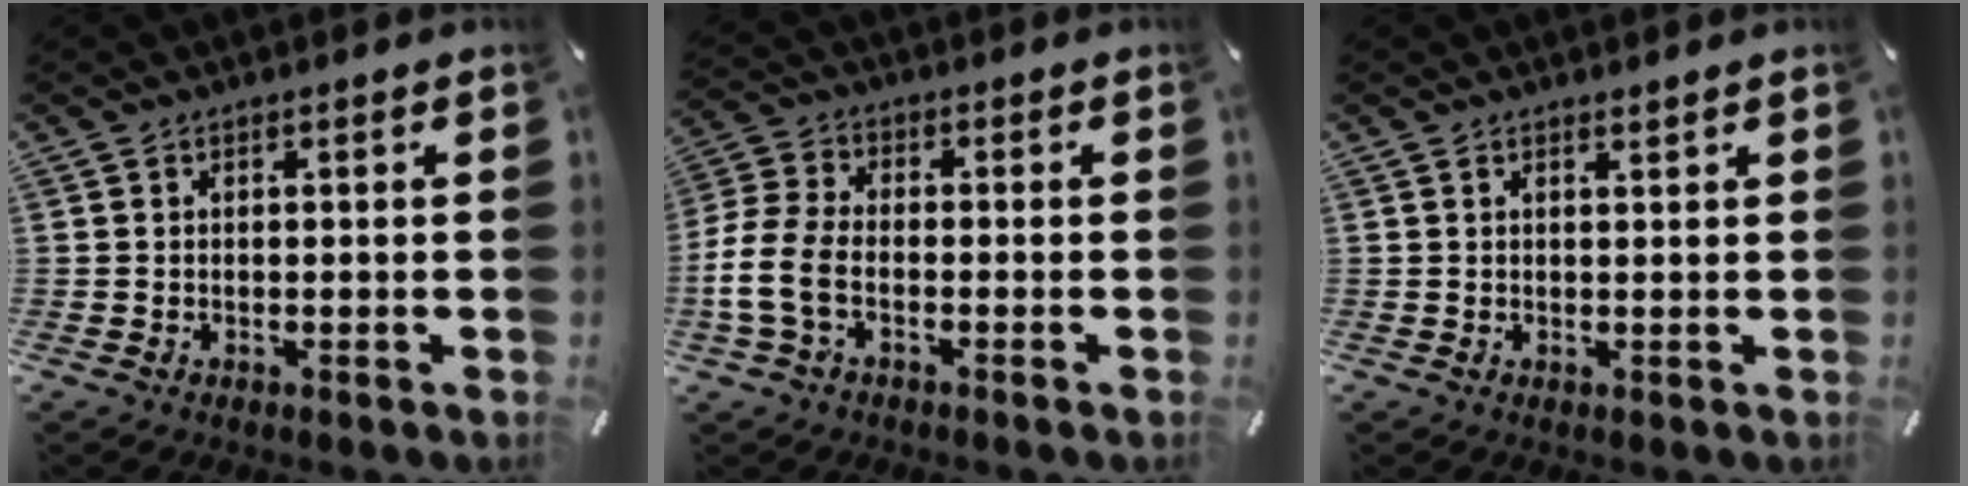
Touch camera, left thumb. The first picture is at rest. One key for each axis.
{"total": 8.0, "fx": -3.1, "fy": 4.8, "fz": 5.6, "tx": -0.134, "ty": 0.003, "tz": -0.057}
{"total": 0.9, "fx": 0.8, "fy": 0.1, "fz": 0.3, "tx": -0.007, "ty": -0.003, "tz": 0.016}